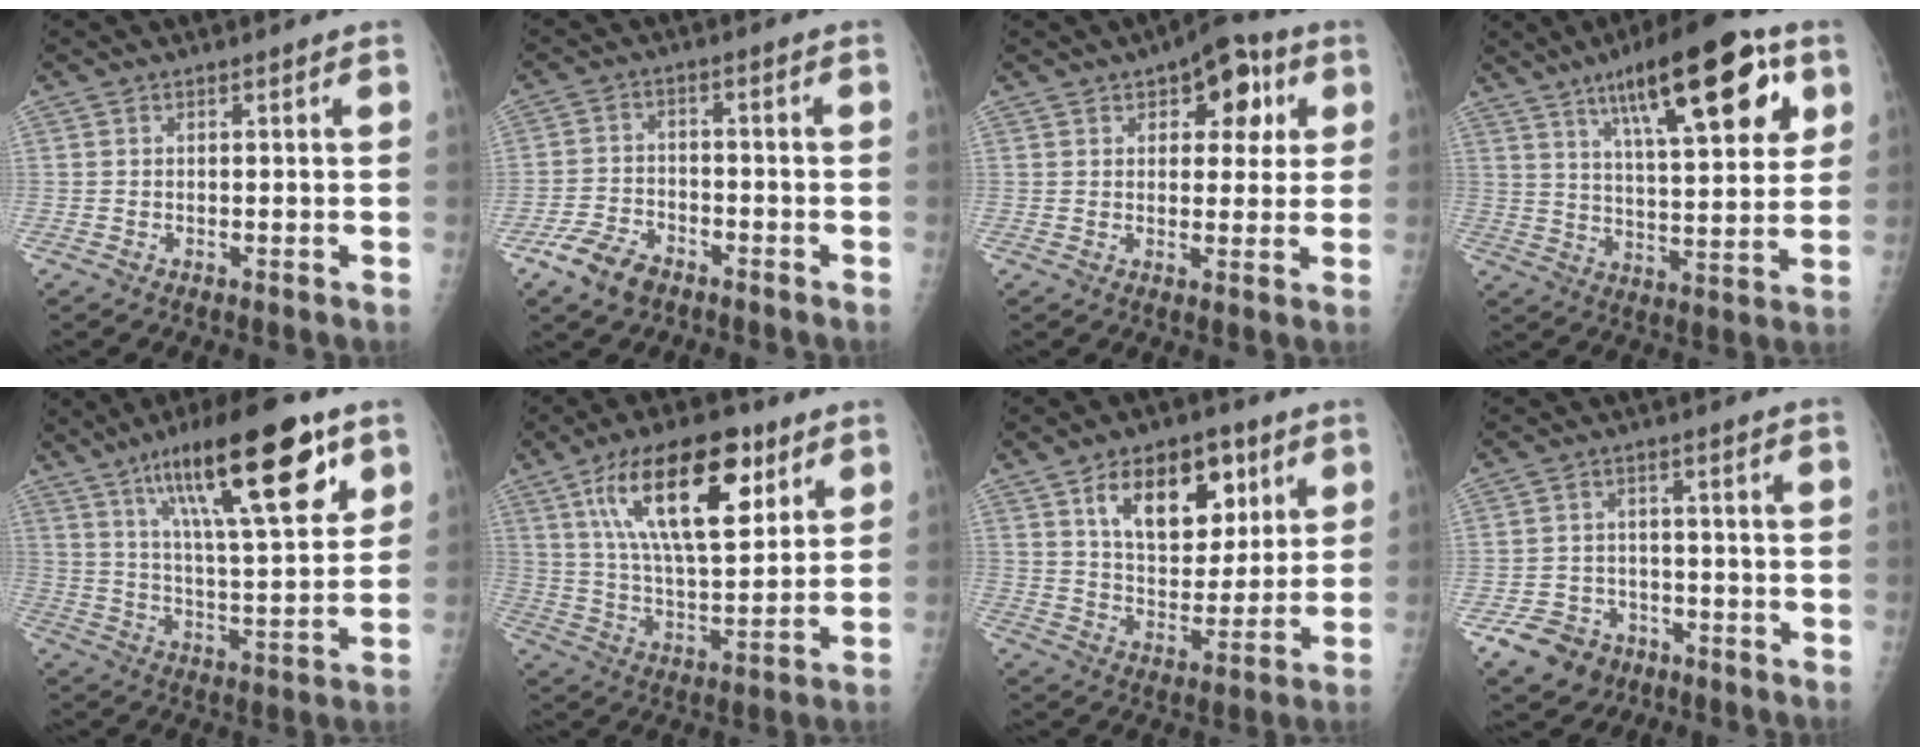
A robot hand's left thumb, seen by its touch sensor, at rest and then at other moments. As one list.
[{"total": 7.2, "force": [-4.9, 4.0, 3.5], "torque": [-0.065, 0.019, -0.092]}, {"total": 10.5, "force": [4.1, 5.9, 7.6], "torque": [-0.049, 0.000, 0.046]}, {"total": 20.6, "force": [9.9, 6.6, 16.9], "torque": [-0.222, -0.026, 0.152]}, {"total": 22.2, "force": [11.8, 6.0, 17.8], "torque": [-0.259, -0.035, 0.193]}, {"total": 21.0, "force": [9.8, 9.2, 16.2], "torque": [-0.244, -0.031, 0.171]}, {"total": 16.5, "force": [7.4, 10.0, 10.9], "torque": [-0.119, -0.029, 0.128]}, {"total": 8.6, "force": [-5.0, 6.6, 2.3], "torque": [-0.029, 0.032, -0.077]}]